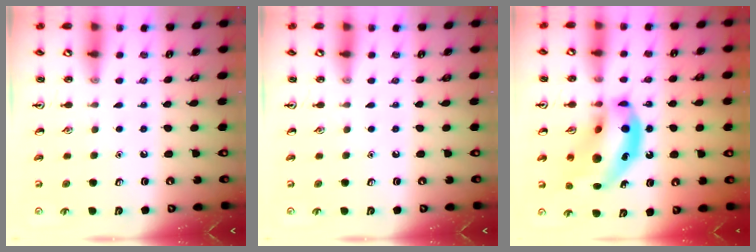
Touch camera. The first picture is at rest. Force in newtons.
{"total": 0.0}
{"total": 17.5, "press": 16.7, "slide": 5.0}